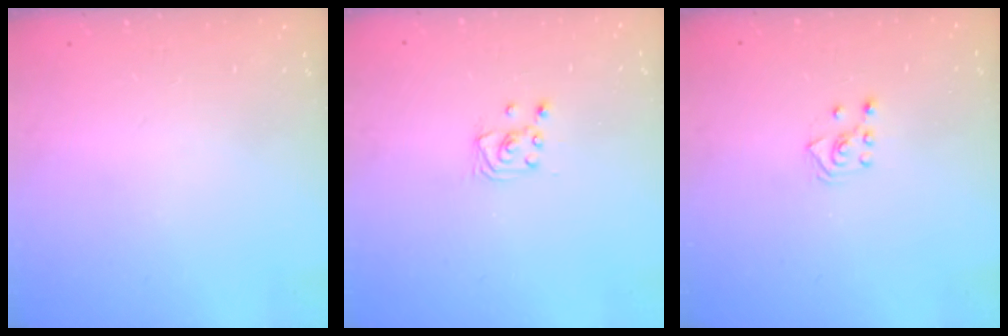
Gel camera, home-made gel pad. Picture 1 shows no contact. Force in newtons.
{"total": 2.5, "press": 2.5, "slide": 0.2}
{"total": 3.6, "press": 3.5, "slide": 0.7}